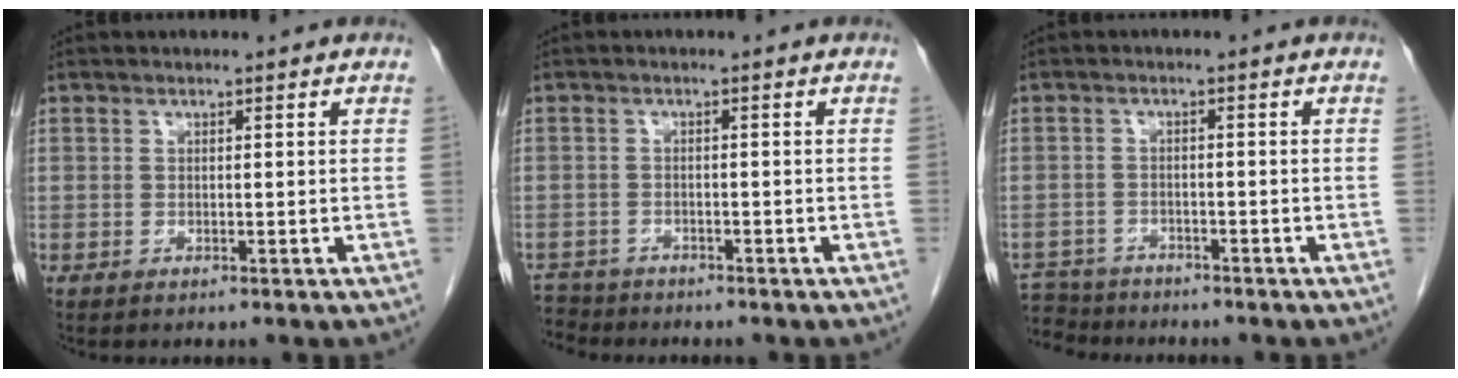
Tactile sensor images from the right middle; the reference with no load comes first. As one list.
[{"total": 4.1, "force": [-3.9, 1.3, -0.5], "torque": [0.012, -0.008, -0.071]}, {"total": 6.1, "force": [-5.8, 1.9, 0.2], "torque": [-0.003, -0.001, -0.100]}]